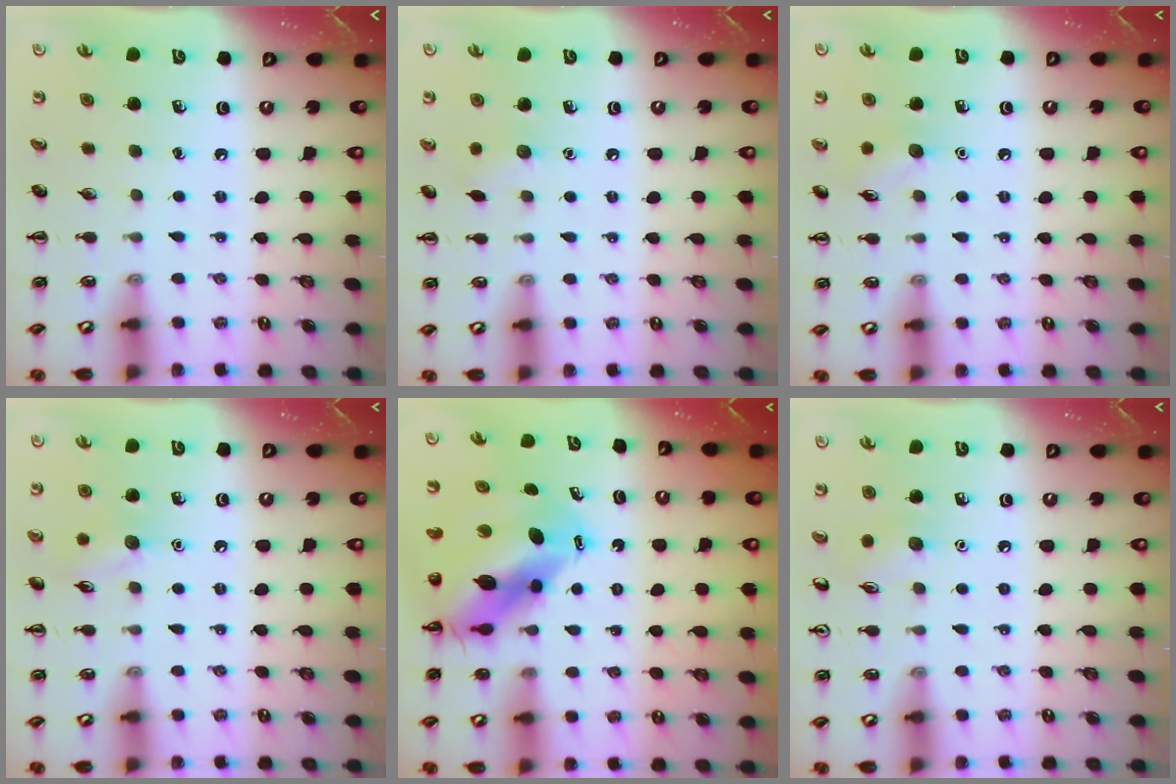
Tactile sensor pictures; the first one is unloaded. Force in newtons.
{"total": 5.0, "press": 4.8, "slide": 1.4}
{"total": 8.0, "press": 7.7, "slide": 2.1}
{"total": 7.9, "press": 7.8, "slide": 1.7}
{"total": 11.2, "press": 10.8, "slide": 3.1}
{"total": 6.0, "press": 5.8, "slide": 1.3}